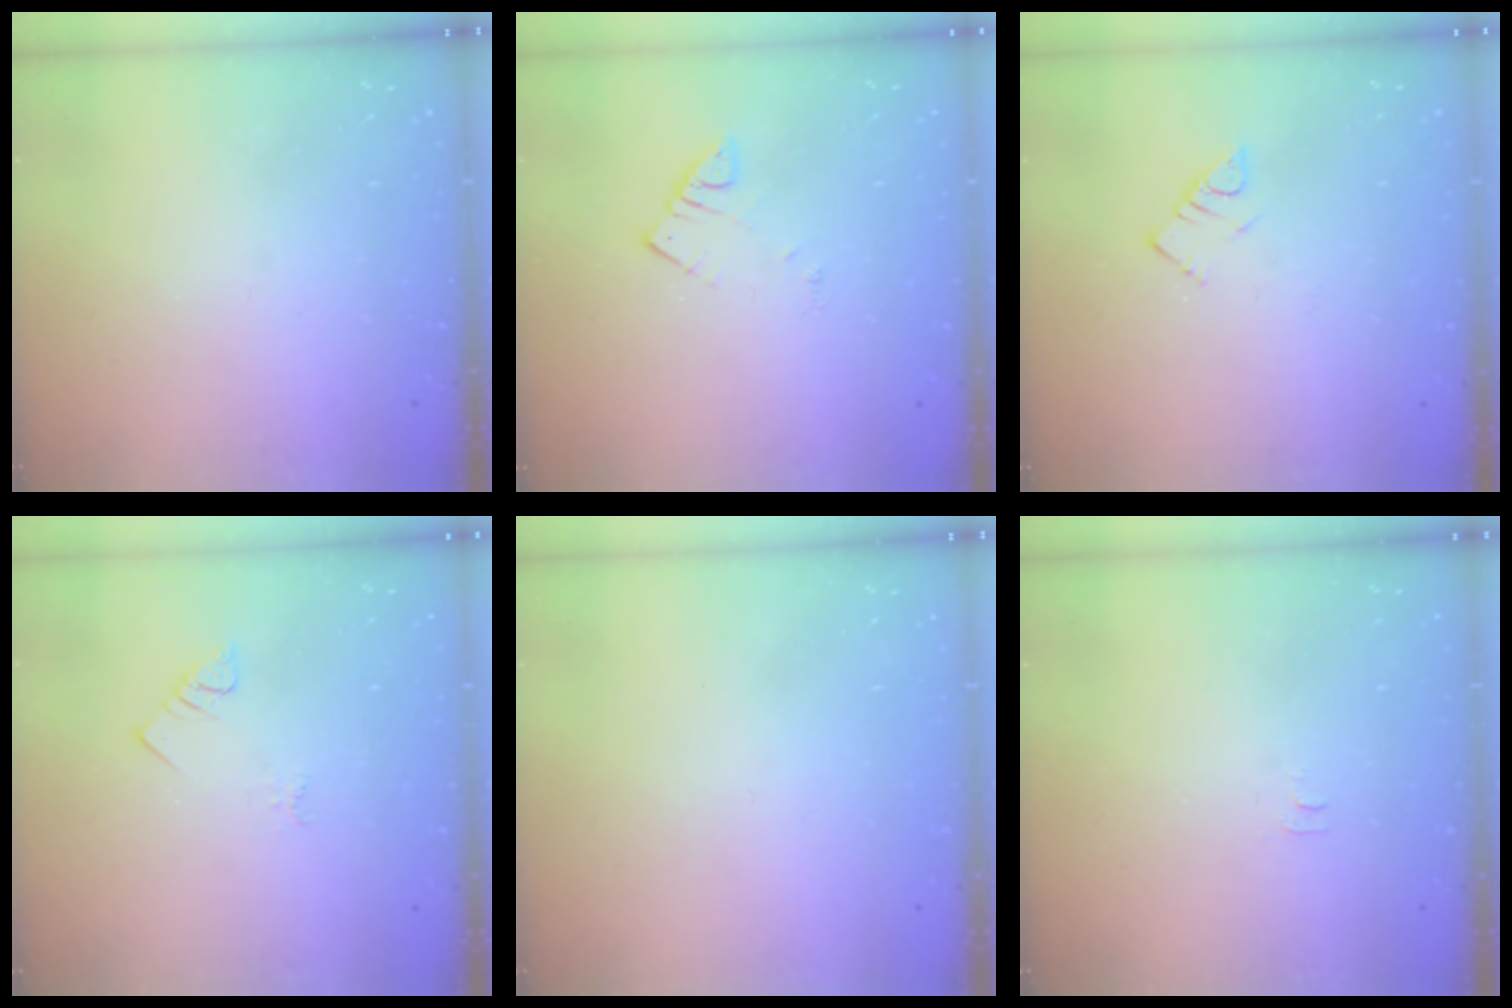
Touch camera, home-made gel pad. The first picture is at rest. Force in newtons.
{"total": 2.8, "press": 2.7, "slide": 0.3}
{"total": 3.6, "press": 3.5, "slide": 0.3}
{"total": 2.0, "press": 2.0, "slide": 0.4}
{"total": 1.6, "press": 1.6, "slide": 0.1}
{"total": 4.6, "press": 4.5, "slide": 0.6}